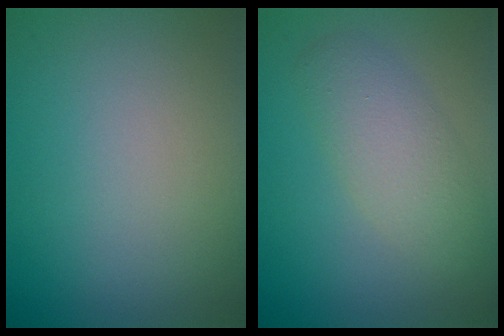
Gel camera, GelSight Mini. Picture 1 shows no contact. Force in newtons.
{"total": 3.5, "press": 3.5, "slide": 0.2}